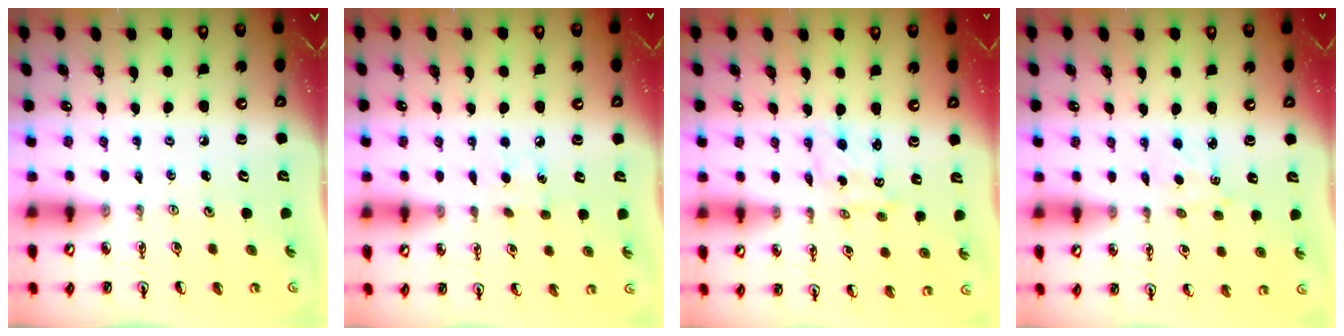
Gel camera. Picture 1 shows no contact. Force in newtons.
{"total": 6.7, "press": 6.7, "slide": 0.8}
{"total": 0.7, "press": 0.7, "slide": 0.1}
{"total": 2.3, "press": 2.3, "slide": 0.3}